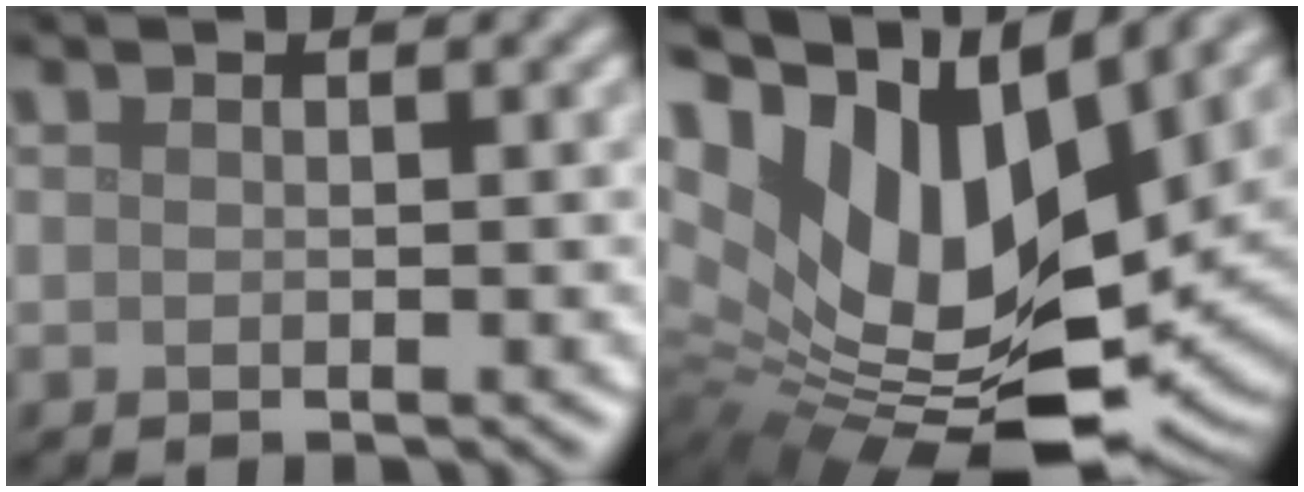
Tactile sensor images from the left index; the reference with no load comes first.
{"total": 17.1, "force": [5.6, 8.5, 13.7], "torque": [-0.269, 0.013, 0.106]}